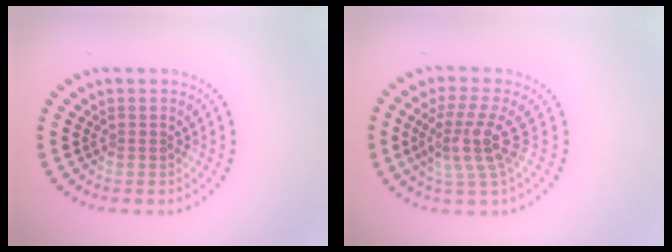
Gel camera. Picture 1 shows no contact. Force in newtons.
{"total": 3.9, "press": 2.8, "slide": 2.7}